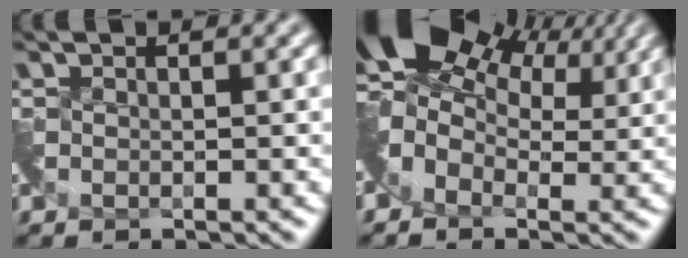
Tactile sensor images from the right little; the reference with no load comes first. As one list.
[{"total": 7.8, "force": [3.2, 5.2, 4.8], "torque": [-0.088, 0.012, 0.052]}]